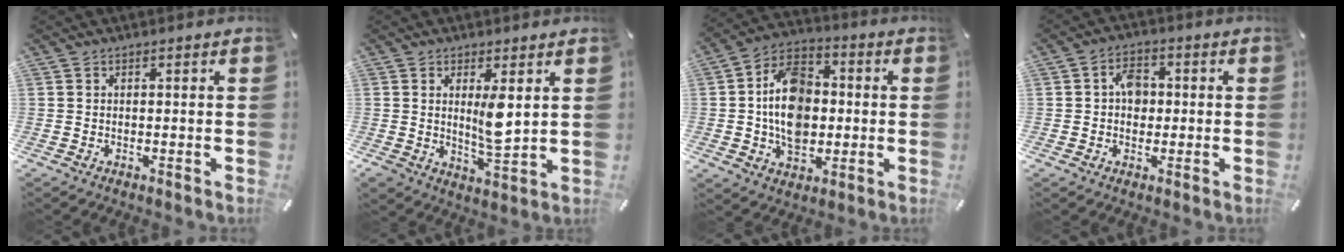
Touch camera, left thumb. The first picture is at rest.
{"total": 7.6, "force": [2.0, 3.0, 6.7], "torque": [-0.123, -0.016, 0.027]}
{"total": 14.7, "force": [-0.7, 11.0, 9.6], "torque": [-0.183, 0.012, -0.016]}
{"total": 5.3, "force": [0.2, 4.0, 3.4], "torque": [-0.050, 0.005, 0.000]}